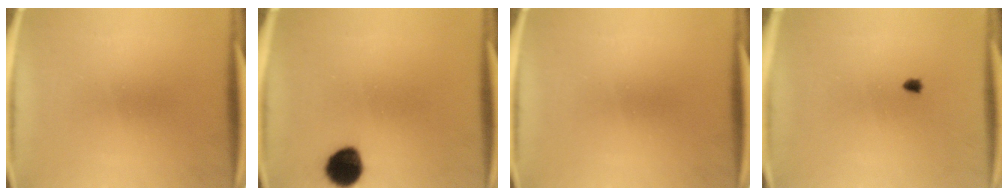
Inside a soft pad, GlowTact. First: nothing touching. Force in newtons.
{"total": 8.6}
{"total": 0.0}
{"total": 0.6}